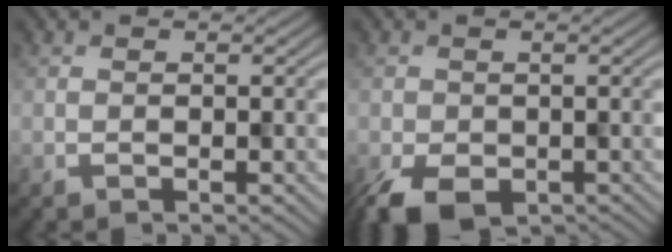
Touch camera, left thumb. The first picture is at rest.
{"total": 6.2, "force": [-3.7, 3.4, 3.7], "torque": [-0.074, -0.028, -0.054]}